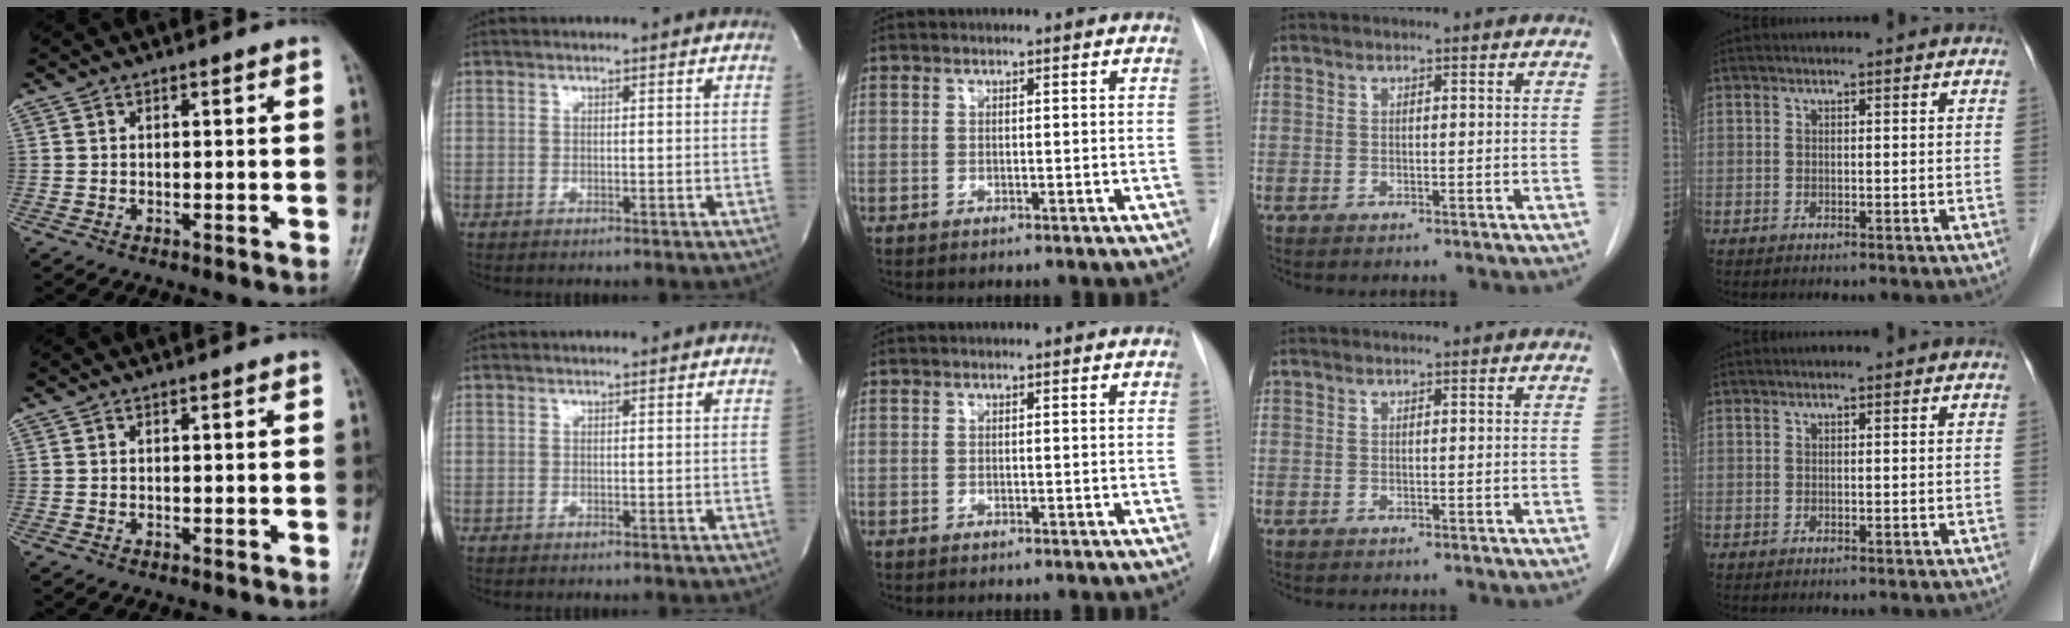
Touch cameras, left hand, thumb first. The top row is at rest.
{}